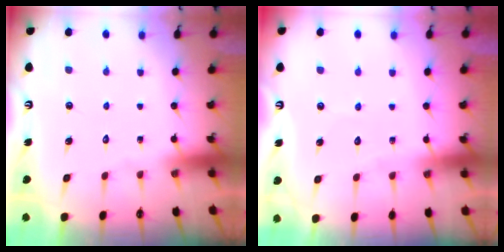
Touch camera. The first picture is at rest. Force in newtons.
{"total": 2.6, "press": 2.6, "slide": 0.3}